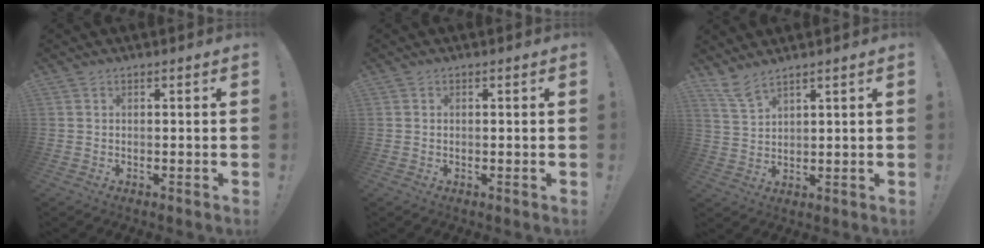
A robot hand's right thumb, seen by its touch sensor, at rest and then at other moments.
{"total": 0.0}
{"total": 5.6, "force": [4.7, 0.8, 2.9], "torque": [-0.060, -0.023, 0.087]}